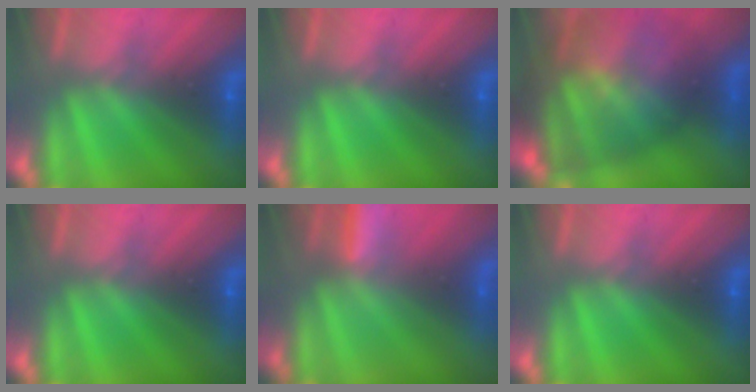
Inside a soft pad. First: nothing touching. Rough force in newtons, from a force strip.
{"total": 0.0}
{"total": 10.5}
{"total": 0.0}
{"total": 3.0}
{"total": 0.0}